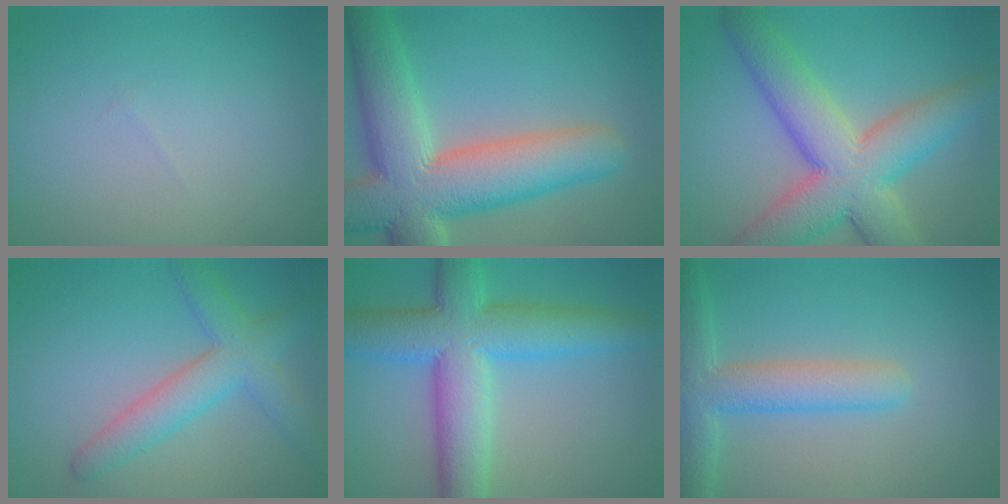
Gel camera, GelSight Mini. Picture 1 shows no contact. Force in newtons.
{"total": 11.8, "press": 11.8, "slide": 1.0}
{"total": 9.7, "press": 9.7, "slide": 0.2}
{"total": 4.5, "press": 4.5, "slide": 0.2}
{"total": 9.1, "press": 9.1, "slide": 0.2}
{"total": 5.1, "press": 5.0, "slide": 0.5}